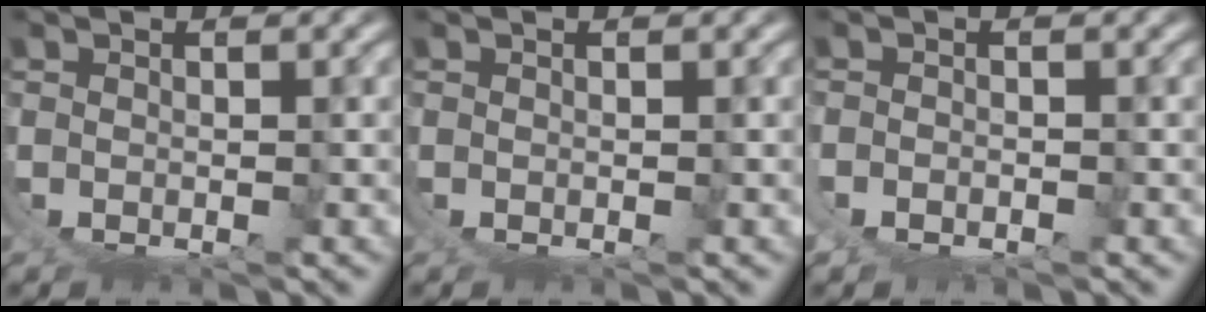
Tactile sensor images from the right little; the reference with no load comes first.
{"total": 0.0}
{"total": 1.7, "force": [0.2, 1.5, 0.7], "torque": [-0.021, -0.001, 0.003]}